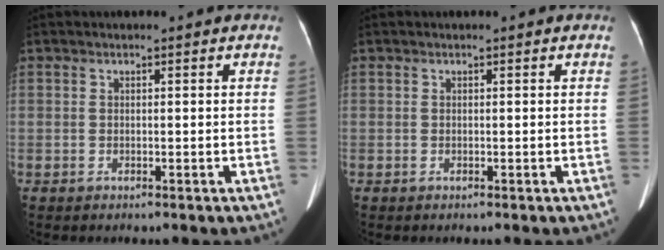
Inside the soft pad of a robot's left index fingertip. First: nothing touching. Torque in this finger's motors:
{"motor_torque": [0.00, 0.01, 0.00, 0.00]}